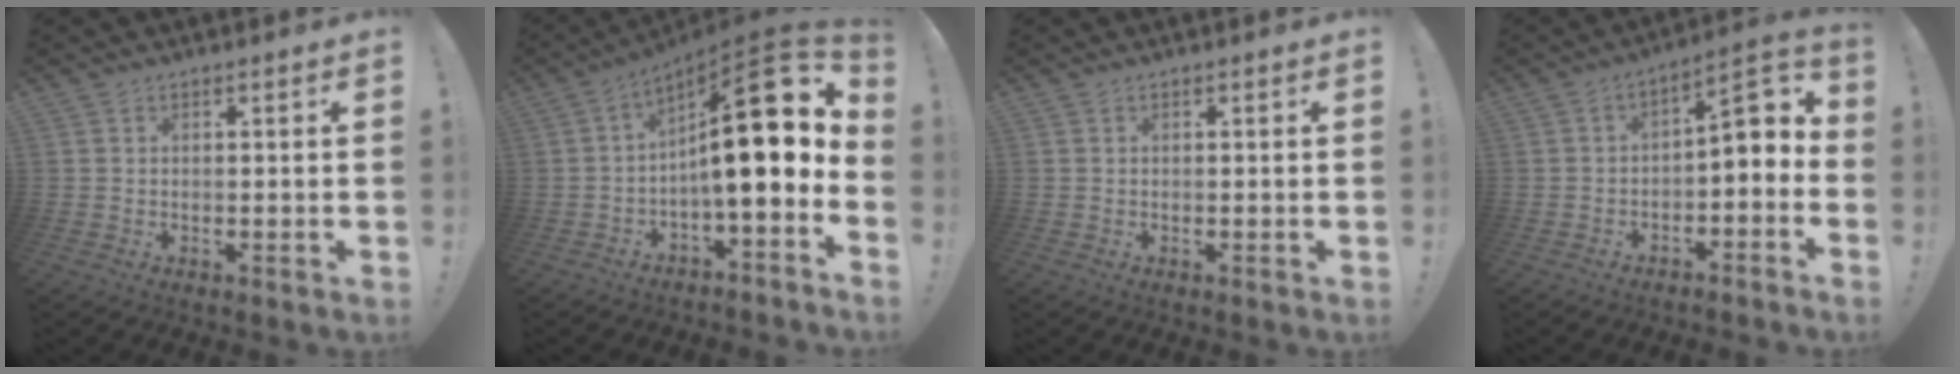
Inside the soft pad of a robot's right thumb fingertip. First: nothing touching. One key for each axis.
{"total": 20.8, "fx": 3.3, "fy": 5.5, "fz": 19.8, "tx": -0.308, "ty": -0.017, "tz": 0.051}
{"total": 0.0}
{"total": 7.7, "fx": -0.1, "fy": 3.2, "fz": 7.0, "tx": -0.092, "ty": -0.006, "tz": -0.006}